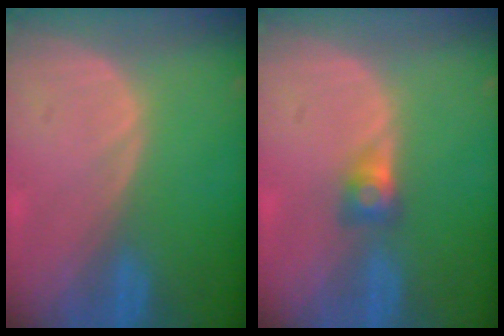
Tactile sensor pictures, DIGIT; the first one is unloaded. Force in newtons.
{"total": 2.6, "press": 2.3, "slide": 1.0}